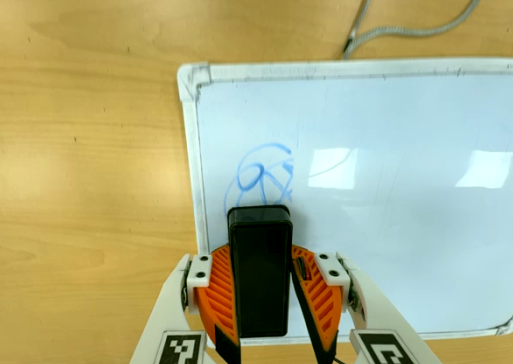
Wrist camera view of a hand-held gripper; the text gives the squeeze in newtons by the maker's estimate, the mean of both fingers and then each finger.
{"total": 9.5, "left": 10.6, "right": 8.4}